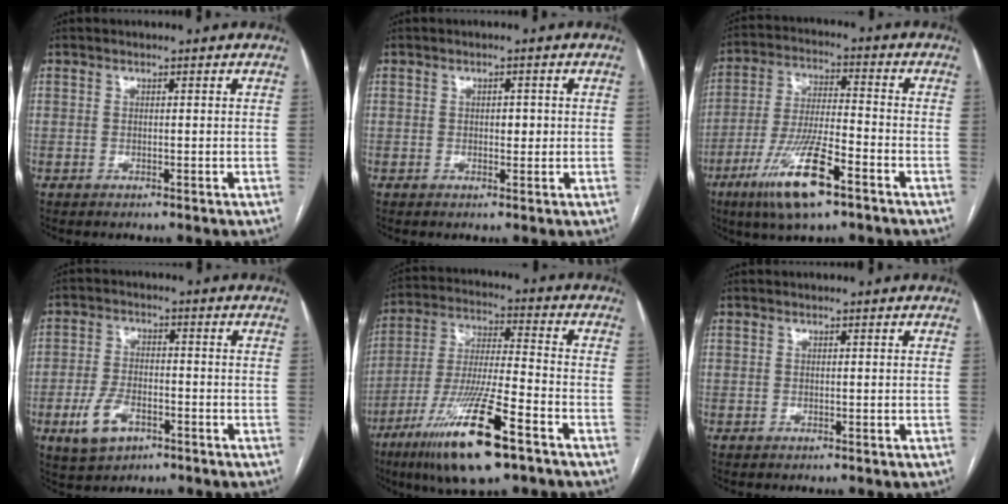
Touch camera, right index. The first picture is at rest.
{"total": 1.8, "force": [0.0, 1.0, 1.4], "torque": [-0.019, 0.003, 0.000]}
{"total": 13.0, "force": [-7.3, 2.1, 10.6], "torque": [-0.213, -0.019, -0.131]}
{"total": 6.9, "force": [-3.2, 3.9, 4.7], "torque": [-0.103, 0.001, -0.056]}
{"total": 17.3, "force": [-9.7, 1.7, 14.2], "torque": [-0.292, -0.038, -0.176]}
{"total": 0.0}